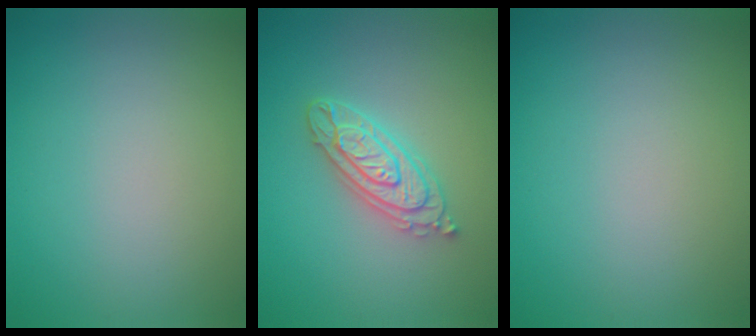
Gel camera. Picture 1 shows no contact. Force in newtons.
{"total": 4.0, "press": 4.0, "slide": 0.6}
{"total": 0.0}